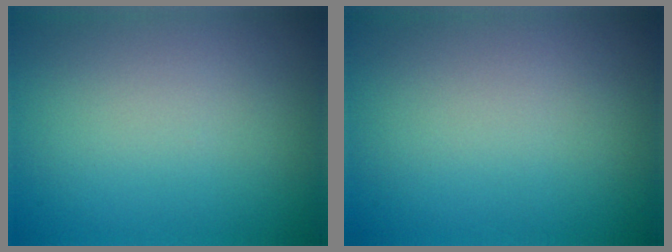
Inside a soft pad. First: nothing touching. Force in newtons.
{"total": 0.0}